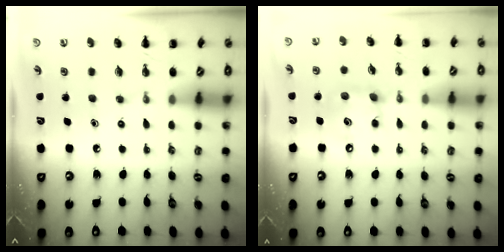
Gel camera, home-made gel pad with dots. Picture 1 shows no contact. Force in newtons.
{"total": 7.9, "press": 7.9, "slide": 0.8}